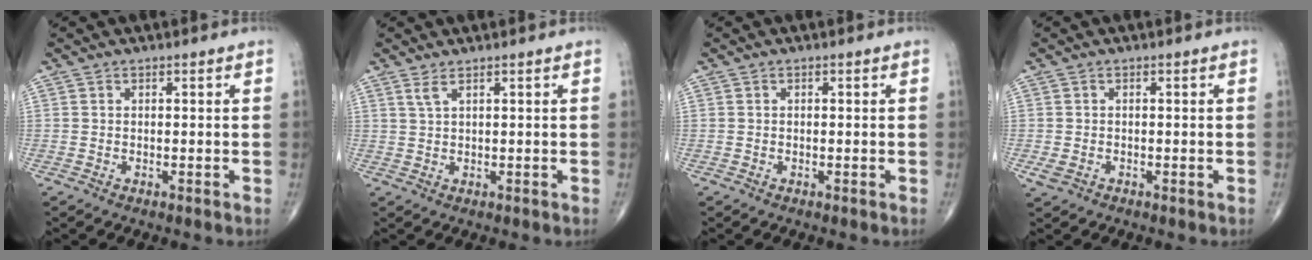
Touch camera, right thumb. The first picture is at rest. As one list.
[{"total": 1.7, "force": [1.1, 0.2, 1.3], "torque": [-0.033, -0.001, 0.028]}, {"total": 0.0}, {"total": 2.0, "force": [-0.7, 1.4, 1.2], "torque": [-0.027, 0.000, -0.010]}]